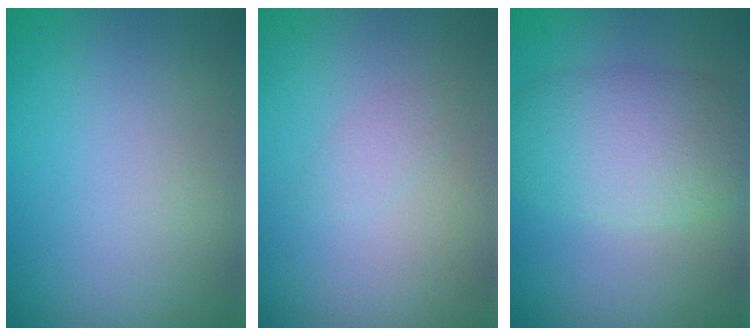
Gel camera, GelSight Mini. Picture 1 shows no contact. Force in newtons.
{"total": 1.0, "press": 1.0, "slide": 0.0}
{"total": 5.9, "press": 5.9, "slide": 0.3}